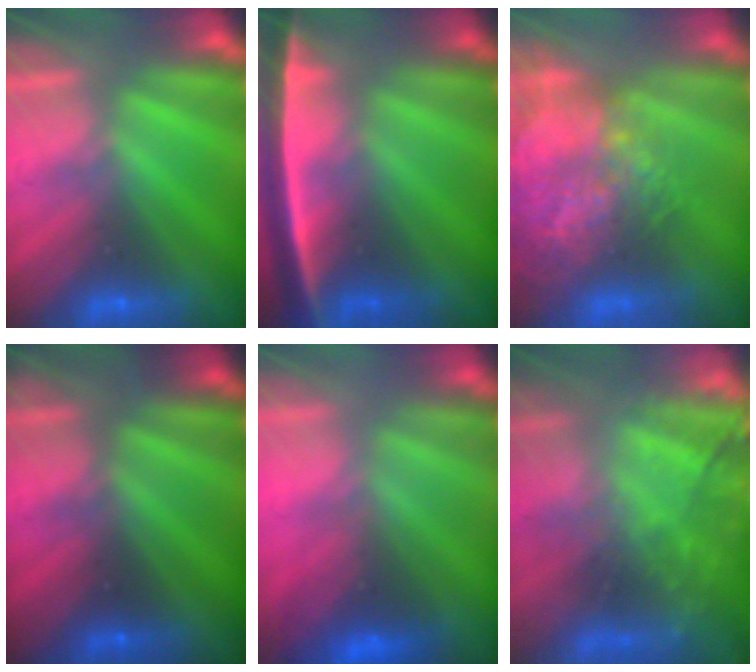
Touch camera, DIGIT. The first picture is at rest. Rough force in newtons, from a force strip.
{"total": 7.8}
{"total": 10.8}
{"total": 2.6}
{"total": 2.5}
{"total": 8.0}